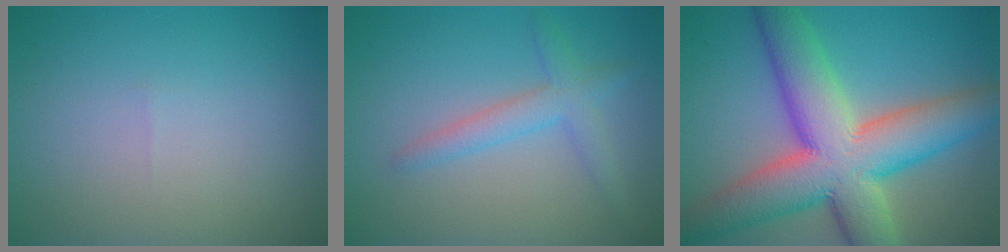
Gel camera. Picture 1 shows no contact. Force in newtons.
{"total": 2.6, "press": 2.6, "slide": 0.2}
{"total": 12.3, "press": 12.3, "slide": 0.5}